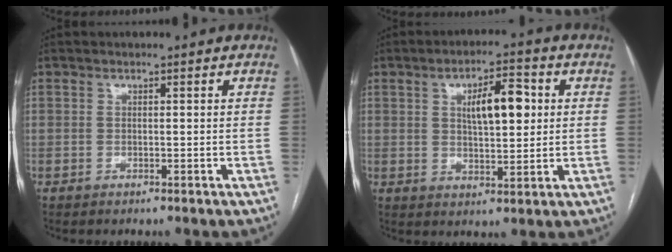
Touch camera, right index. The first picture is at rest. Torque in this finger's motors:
{"motor_torque": [0.37, 0.01, 0.31, 0.08]}